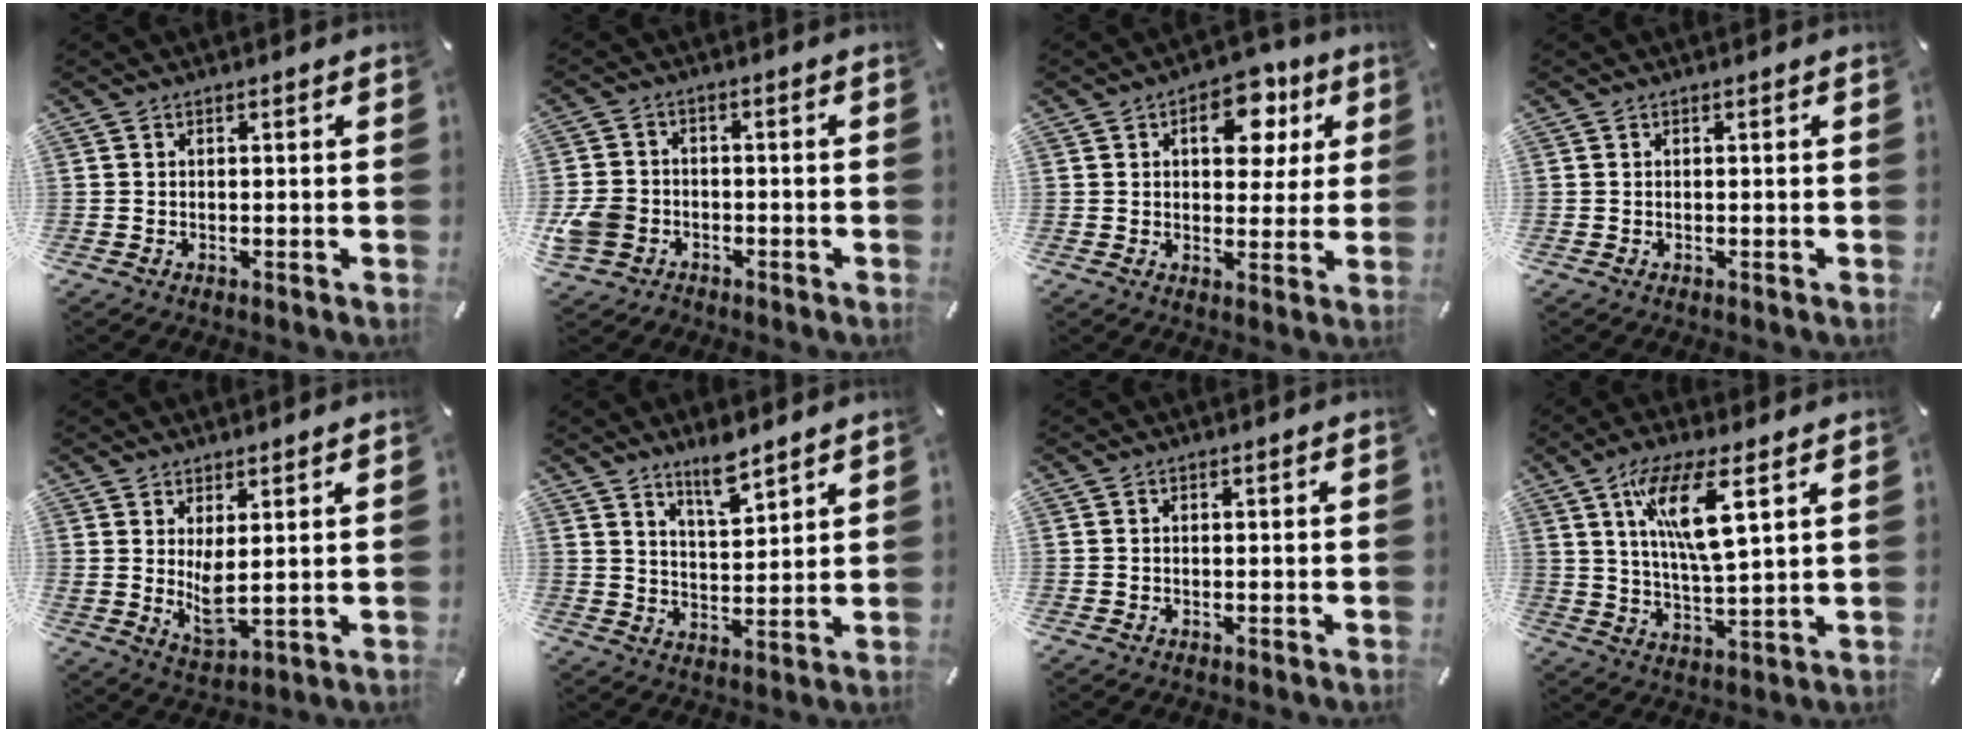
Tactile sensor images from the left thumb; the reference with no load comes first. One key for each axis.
{"total": 7.1, "fx": -2.6, "fy": 6.0, "fz": 2.9, "tx": -0.083, "ty": 0.015, "tz": -0.048}
{"total": 11.6, "fx": 3.9, "fy": 7.4, "fz": 8.0, "tx": -0.087, "ty": -0.009, "tz": 0.060}
{"total": 0.0}
{"total": 5.8, "fx": 2.4, "fy": 2.4, "fz": 4.8, "tx": -0.092, "ty": -0.023, "tz": 0.041}
{"total": 7.6, "fx": 6.6, "fy": 1.9, "fz": 3.2, "tx": -0.047, "ty": -0.044, "tz": 0.116}
{"total": 0.0}
{"total": 12.7, "fx": 5.8, "fy": 3.5, "fz": 10.7, "tx": -0.203, "ty": 0.000, "tz": 0.100}